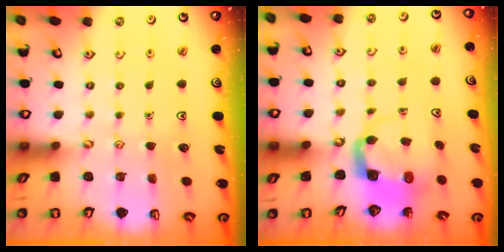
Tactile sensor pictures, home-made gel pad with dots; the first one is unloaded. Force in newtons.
{"total": 4.3, "press": 4.3, "slide": 0.3}